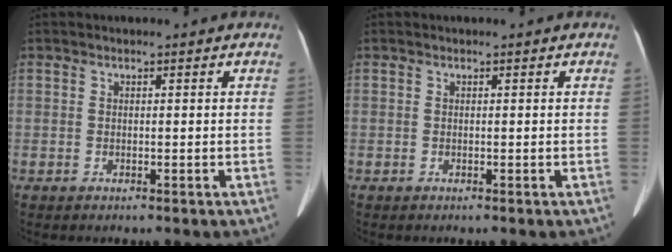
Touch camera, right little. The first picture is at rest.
{"total": 0.0}